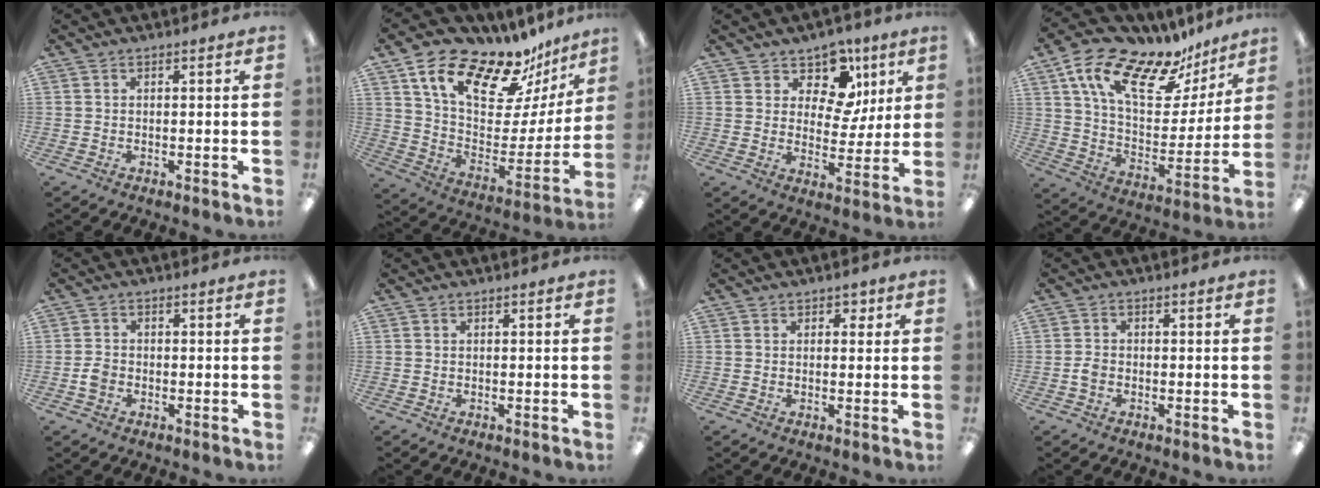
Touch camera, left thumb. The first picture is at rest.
{"total": 20.4, "force": [15.4, 7.9, 10.7], "torque": [-0.182, -0.114, 0.266]}
{"total": 12.1, "force": [7.2, 7.8, 5.7], "torque": [-0.090, -0.040, 0.134]}
{"total": 20.3, "force": [13.6, 8.9, 12.3], "torque": [-0.214, -0.078, 0.235]}
{"total": 2.7, "force": [-0.8, 2.2, 1.4], "torque": [-0.024, 0.006, -0.017]}
{"total": 0.0}
{"total": 2.1, "force": [1.0, 1.7, 0.8], "torque": [-0.001, -0.002, 0.014]}
{"total": 2.2, "force": [-0.6, 1.7, 1.3], "torque": [-0.023, 0.005, -0.013]}